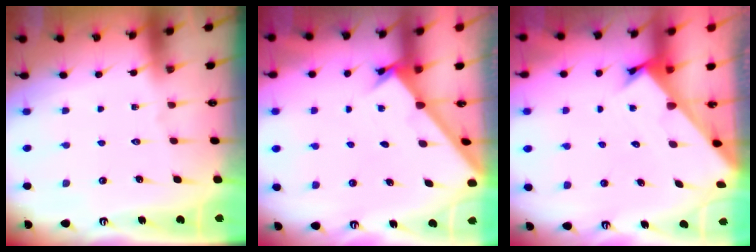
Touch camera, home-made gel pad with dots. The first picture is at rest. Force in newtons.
{"total": 1.7, "press": 1.7, "slide": 0.2}
{"total": 2.4, "press": 2.4, "slide": 0.2}